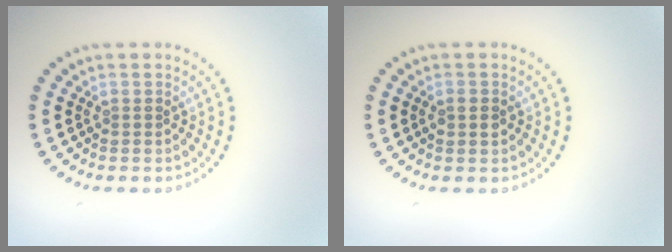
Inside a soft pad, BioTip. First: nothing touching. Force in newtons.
{"total": 1.7, "press": 1.6, "slide": 0.2}